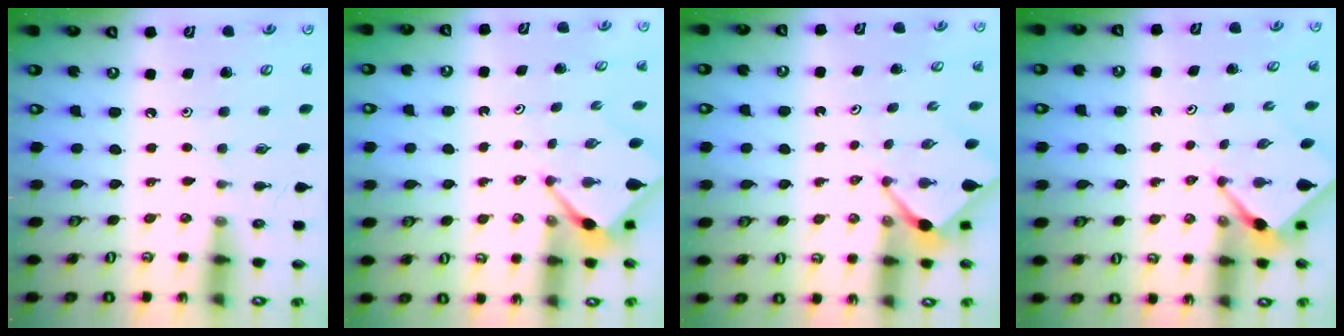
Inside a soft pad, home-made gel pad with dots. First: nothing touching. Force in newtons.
{"total": 2.8, "press": 2.8, "slide": 0.2}
{"total": 2.5, "press": 2.5, "slide": 0.3}
{"total": 3.0, "press": 3.0, "slide": 0.3}